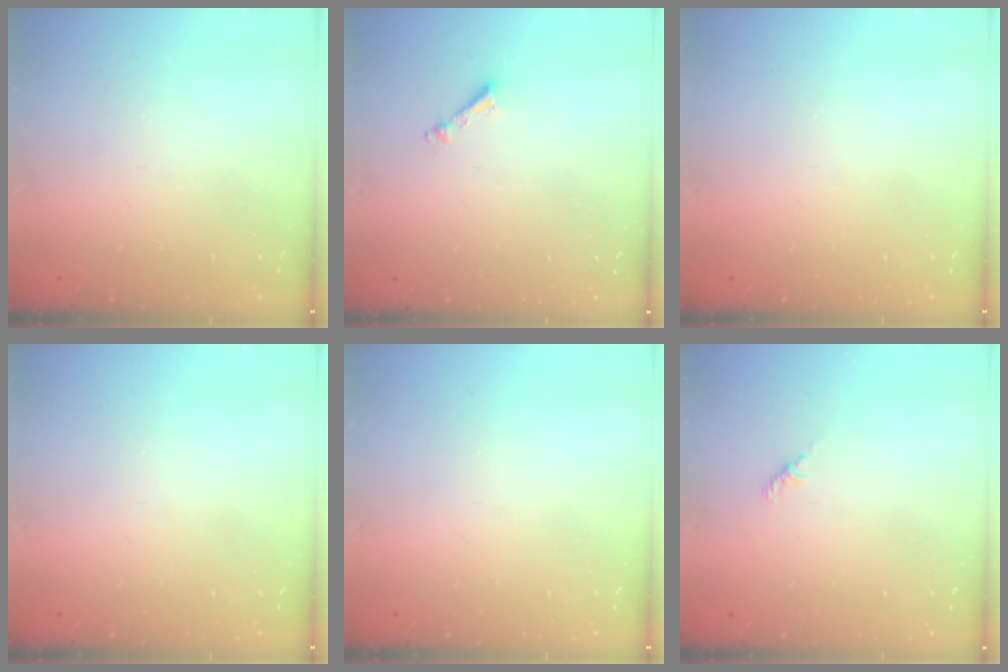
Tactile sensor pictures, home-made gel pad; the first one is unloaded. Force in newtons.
{"total": 3.2, "press": 3.2, "slide": 0.3}
{"total": 0.0}
{"total": 0.0}
{"total": 0.0}
{"total": 1.8, "press": 1.7, "slide": 0.6}